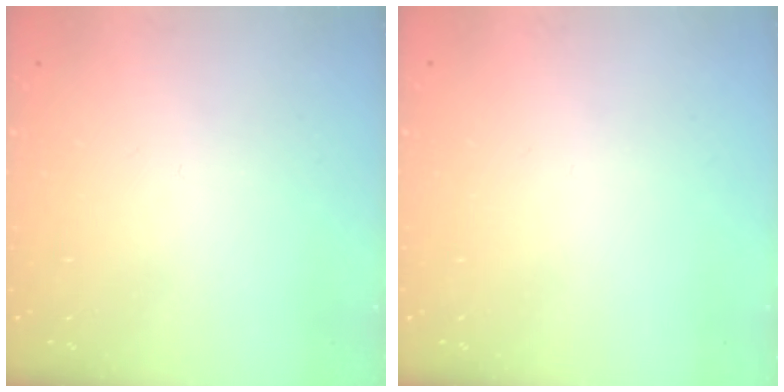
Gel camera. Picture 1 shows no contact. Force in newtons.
{"total": 0.0}